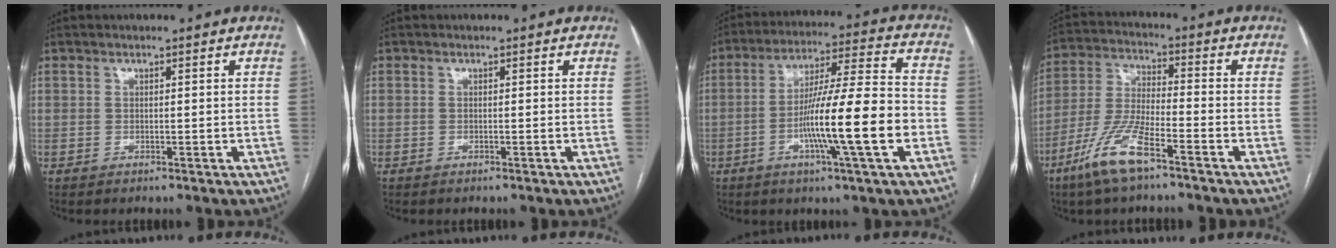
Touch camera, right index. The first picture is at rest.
{"total": 0.0}
{"total": 15.8, "force": [-4.3, -0.2, 15.2], "torque": [-0.257, -0.002, -0.077]}
{"total": 10.2, "force": [-6.3, 1.7, 7.8], "torque": [-0.170, -0.013, -0.128]}